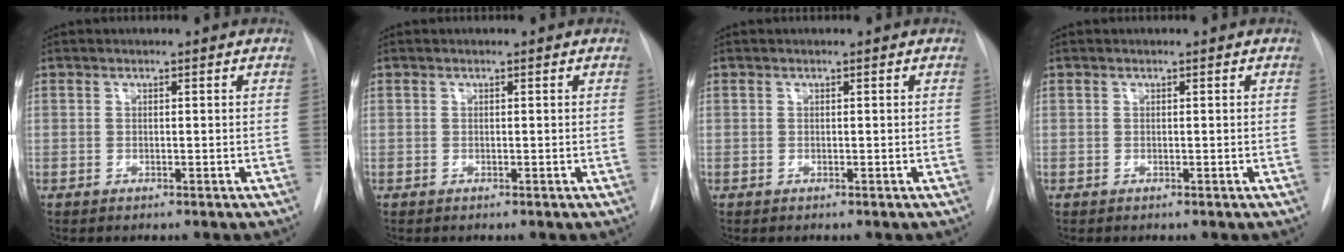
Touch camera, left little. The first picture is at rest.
{"total": 0.0}
{"total": 0.0}
{"total": 0.0}